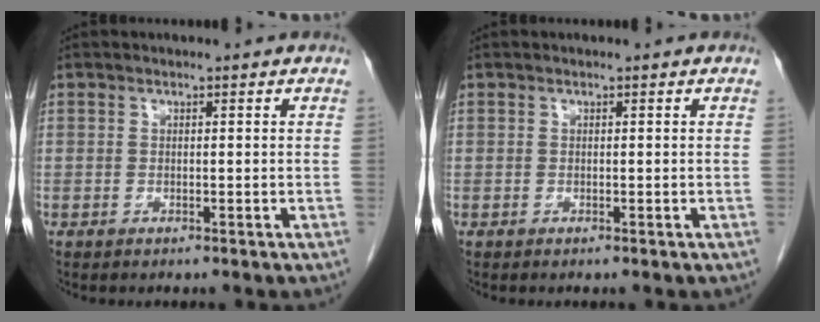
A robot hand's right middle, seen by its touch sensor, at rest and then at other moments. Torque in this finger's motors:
{"motor_torque": [0.02, 0.06, 0.03, 0.00]}